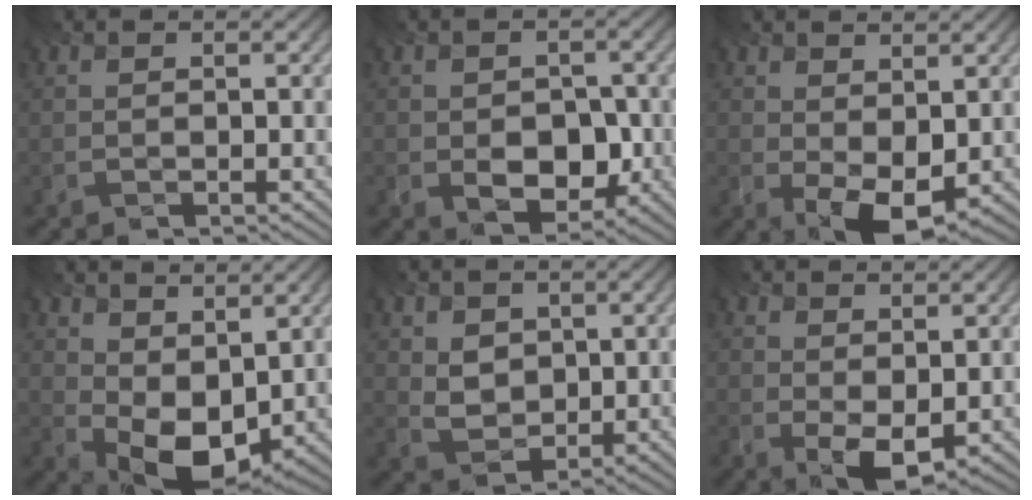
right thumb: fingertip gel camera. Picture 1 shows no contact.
{"total": 5.9, "force": [-2.0, 4.1, 3.7], "torque": [-0.069, -0.016, -0.028]}
{"total": 6.2, "force": [-0.3, 3.6, 5.1], "torque": [-0.093, -0.003, 0.001]}
{"total": 9.0, "force": [1.8, 5.6, 6.8], "torque": [-0.136, -0.011, 0.044]}
{"total": 3.7, "force": [0.6, 3.2, 1.7], "torque": [-0.056, -0.009, 0.019]}
{"total": 4.3, "force": [0.1, 2.3, 3.6], "torque": [-0.070, 0.001, 0.007]}